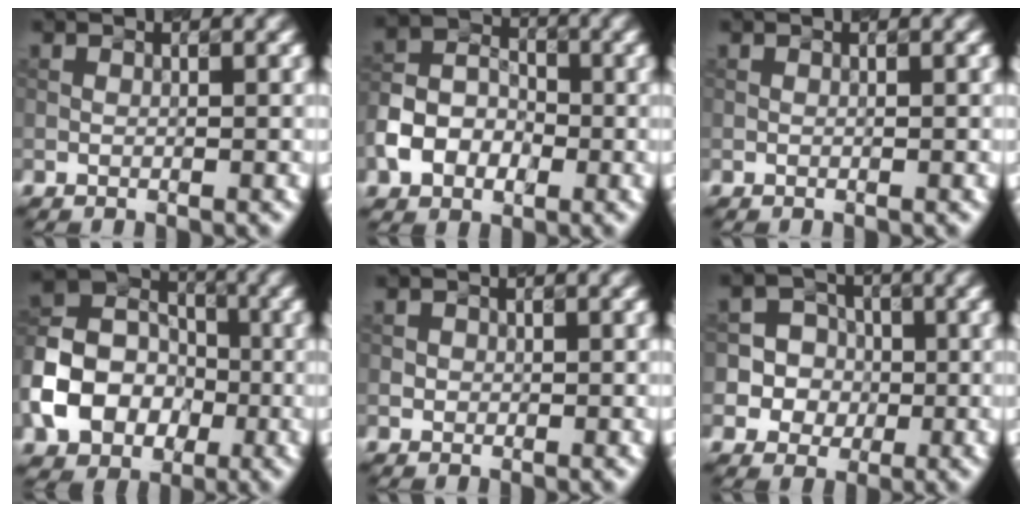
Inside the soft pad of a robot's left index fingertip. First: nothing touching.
{"total": 4.9, "force": [-1.9, 3.7, 2.5], "torque": [-0.052, 0.008, -0.042]}
{"total": 0.0}
{"total": 8.1, "force": [-2.7, 6.4, 4.1], "torque": [-0.079, 0.006, -0.058]}
{"total": 0.7, "force": [0.0, 0.7, 0.1], "torque": [0.005, -0.002, 0.001]}
{"total": 7.0, "force": [-0.5, 6.9, 1.2], "torque": [-0.026, 0.028, -0.011]}